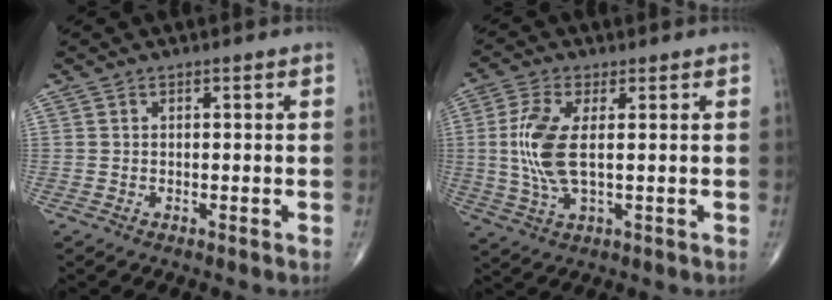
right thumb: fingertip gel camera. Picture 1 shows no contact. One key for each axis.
{"total": 9.0, "fx": 0.7, "fy": 3.4, "fz": 8.3, "tx": -0.201, "ty": -0.007, "tz": 0.015}